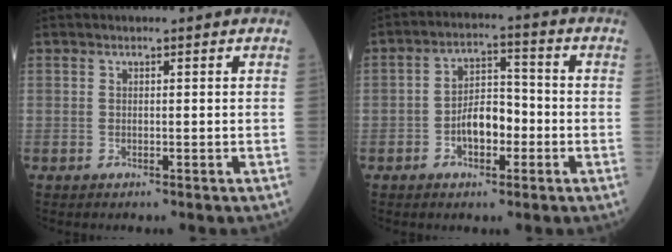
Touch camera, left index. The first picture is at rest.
{"total": 6.4, "force": [-2.3, 3.4, 5.0], "torque": [-0.094, 0.018, -0.041]}